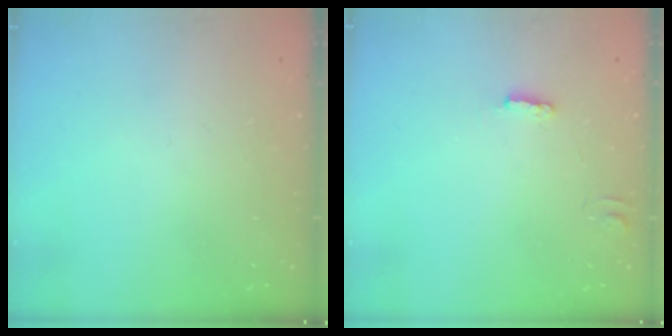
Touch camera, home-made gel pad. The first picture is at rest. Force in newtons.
{"total": 2.6, "press": 2.6, "slide": 0.4}